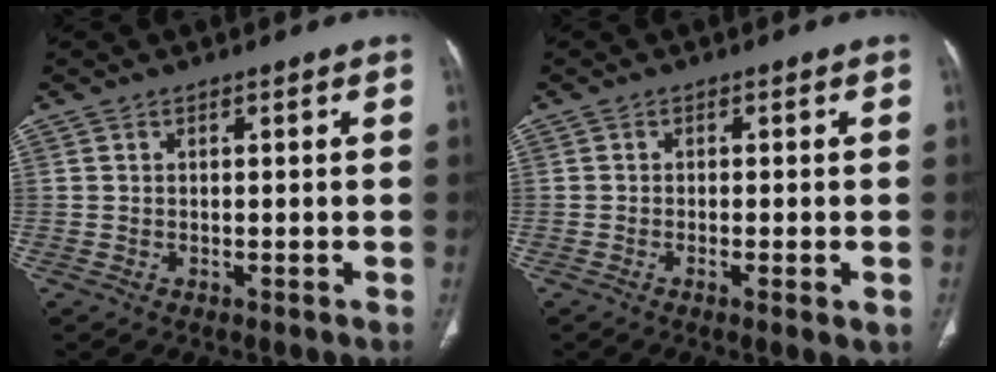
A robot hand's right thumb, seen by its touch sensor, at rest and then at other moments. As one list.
[{"total": 3.0, "force": [-1.1, 0.7, 2.7], "torque": [-0.048, -0.007, -0.018]}]